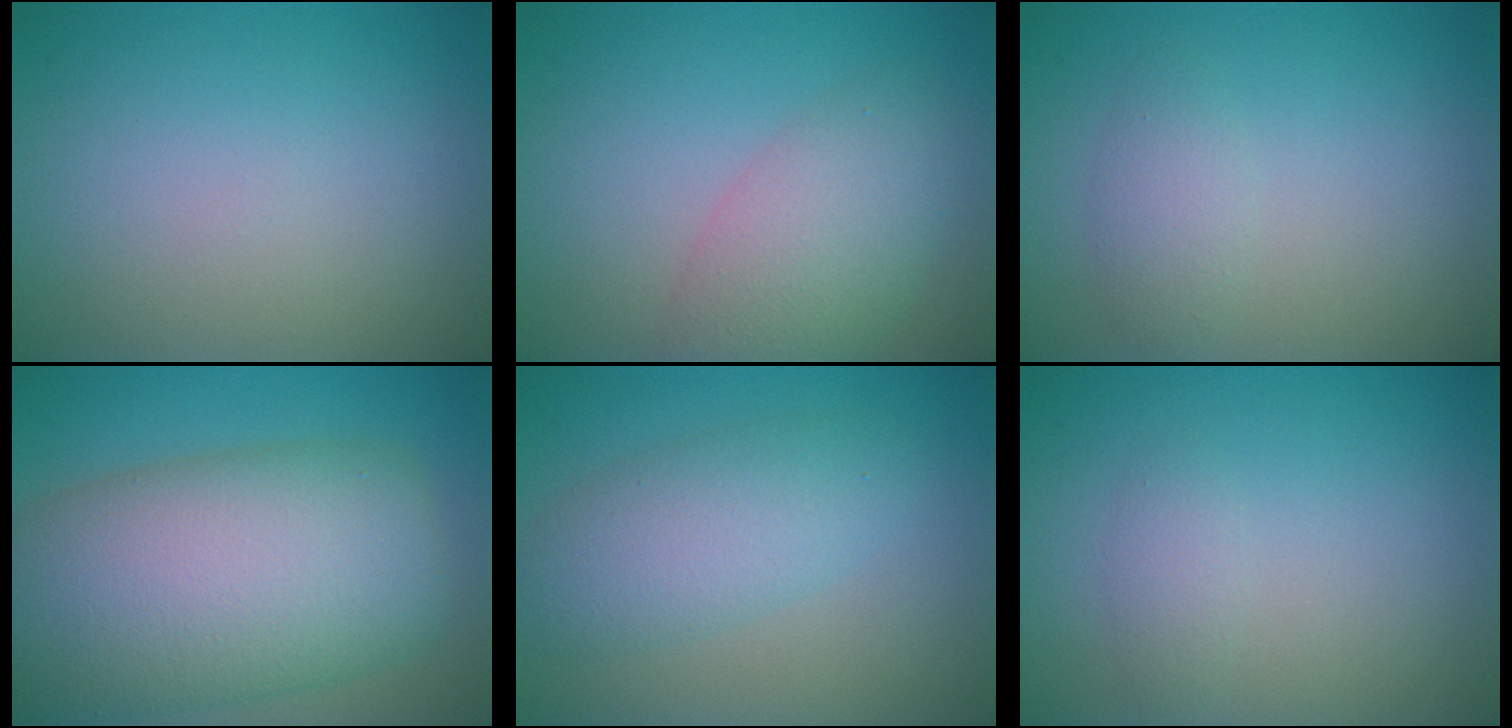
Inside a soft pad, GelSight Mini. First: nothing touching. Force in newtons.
{"total": 4.7, "press": 4.7, "slide": 0.2}
{"total": 1.8, "press": 1.8, "slide": 0.2}
{"total": 13.9, "press": 13.9, "slide": 0.4}
{"total": 4.4, "press": 4.4, "slide": 0.1}
{"total": 1.1, "press": 1.1, "slide": 0.0}